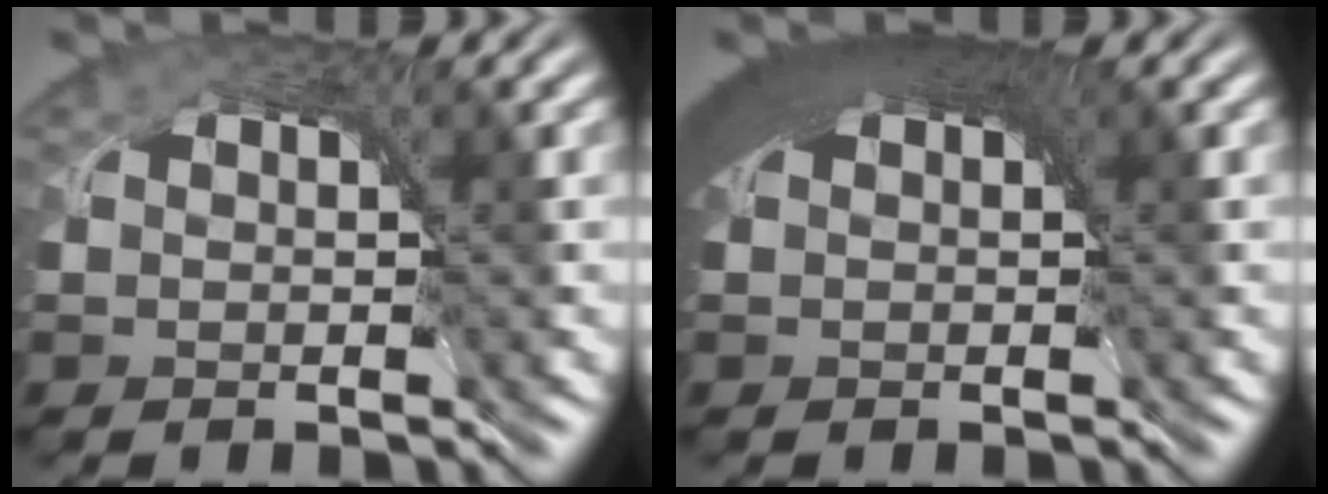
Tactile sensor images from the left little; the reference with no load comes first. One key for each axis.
{"total": 8.0, "fx": 3.1, "fy": 3.8, "fz": 6.3, "tx": -0.097, "ty": 0.021, "tz": 0.033}